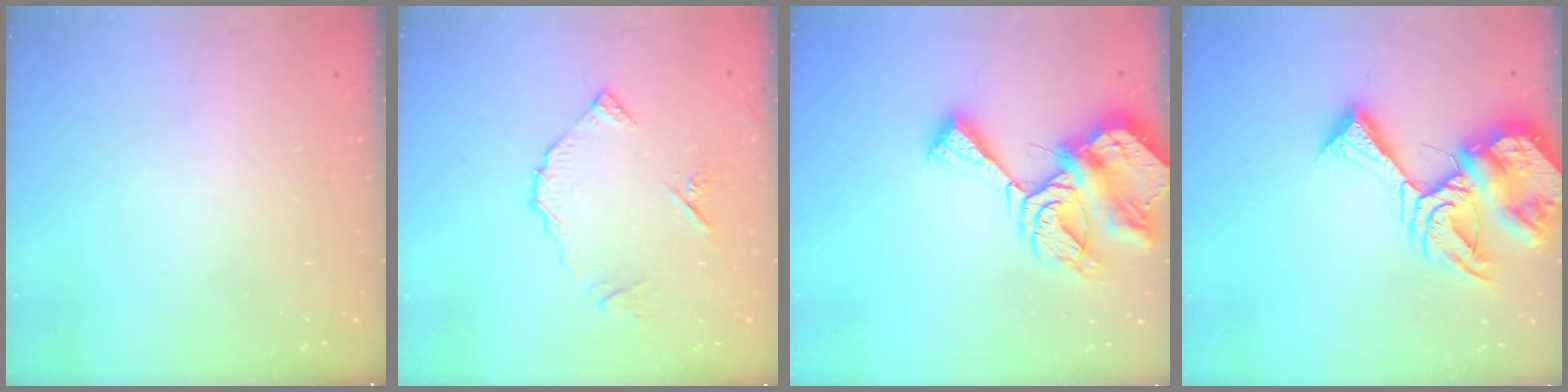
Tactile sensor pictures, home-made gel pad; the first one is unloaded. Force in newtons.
{"total": 9.1, "press": 9.1, "slide": 0.8}
{"total": 13.3, "press": 13.3, "slide": 1.5}
{"total": 16.1, "press": 16.0, "slide": 1.7}